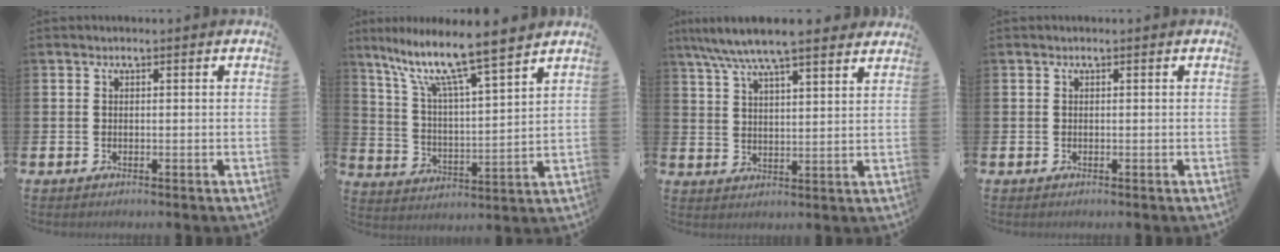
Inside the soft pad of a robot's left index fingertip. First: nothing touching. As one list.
[{"total": 10.8, "force": [9.0, 1.0, 5.7], "torque": [-0.138, -0.055, 0.150]}, {"total": 8.1, "force": [7.4, 0.9, 3.1], "torque": [-0.078, -0.028, 0.132]}, {"total": 0.0}]